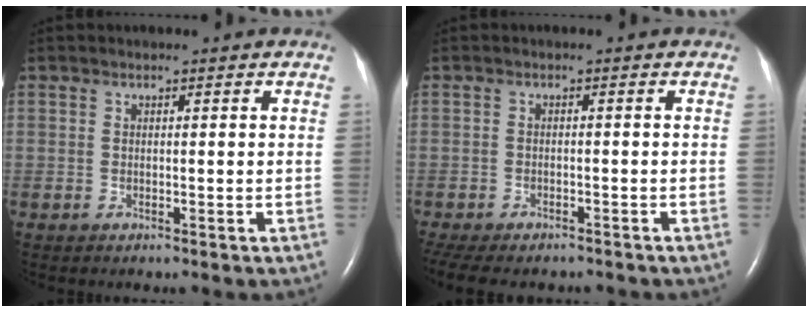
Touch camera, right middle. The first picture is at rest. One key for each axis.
{"total": 13.0, "fx": -10.4, "fy": 5.3, "fz": 5.6, "tx": -0.140, "ty": -0.012, "tz": -0.135}